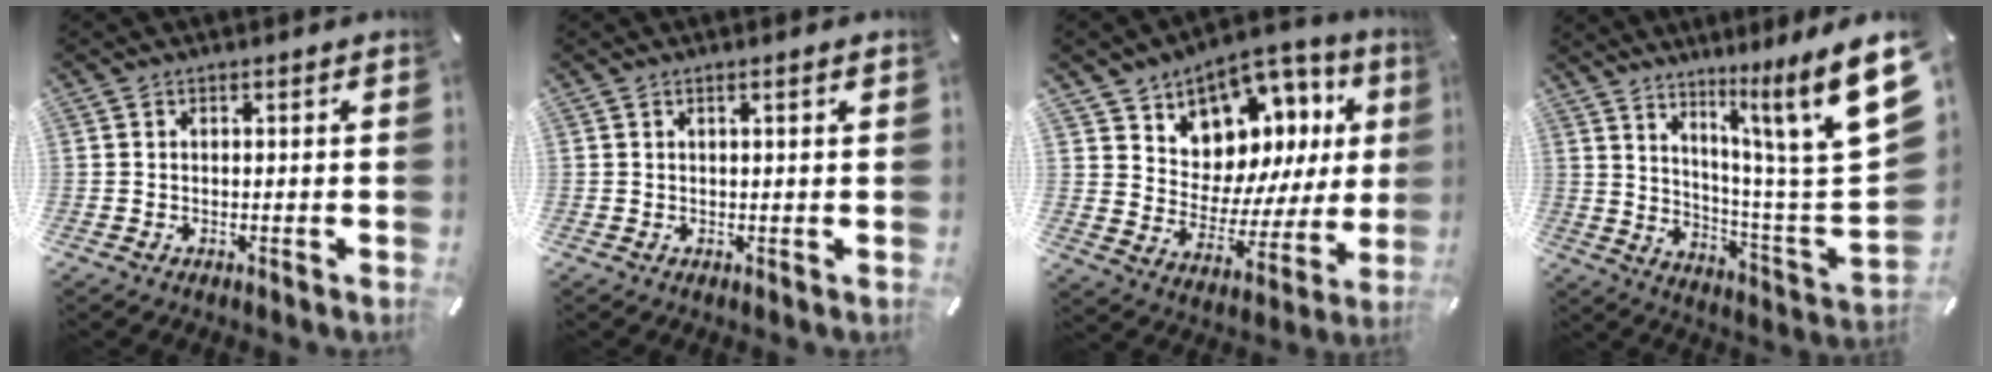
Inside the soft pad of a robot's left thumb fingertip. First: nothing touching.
{"total": 1.2, "force": [0.5, 0.0, 1.1], "torque": [-0.022, 0.000, 0.007]}
{"total": 10.5, "force": [7.0, 7.5, 2.2], "torque": [-0.034, -0.090, 0.123]}
{"total": 19.3, "force": [10.5, 2.3, 16.0], "torque": [-0.231, -0.088, 0.155]}